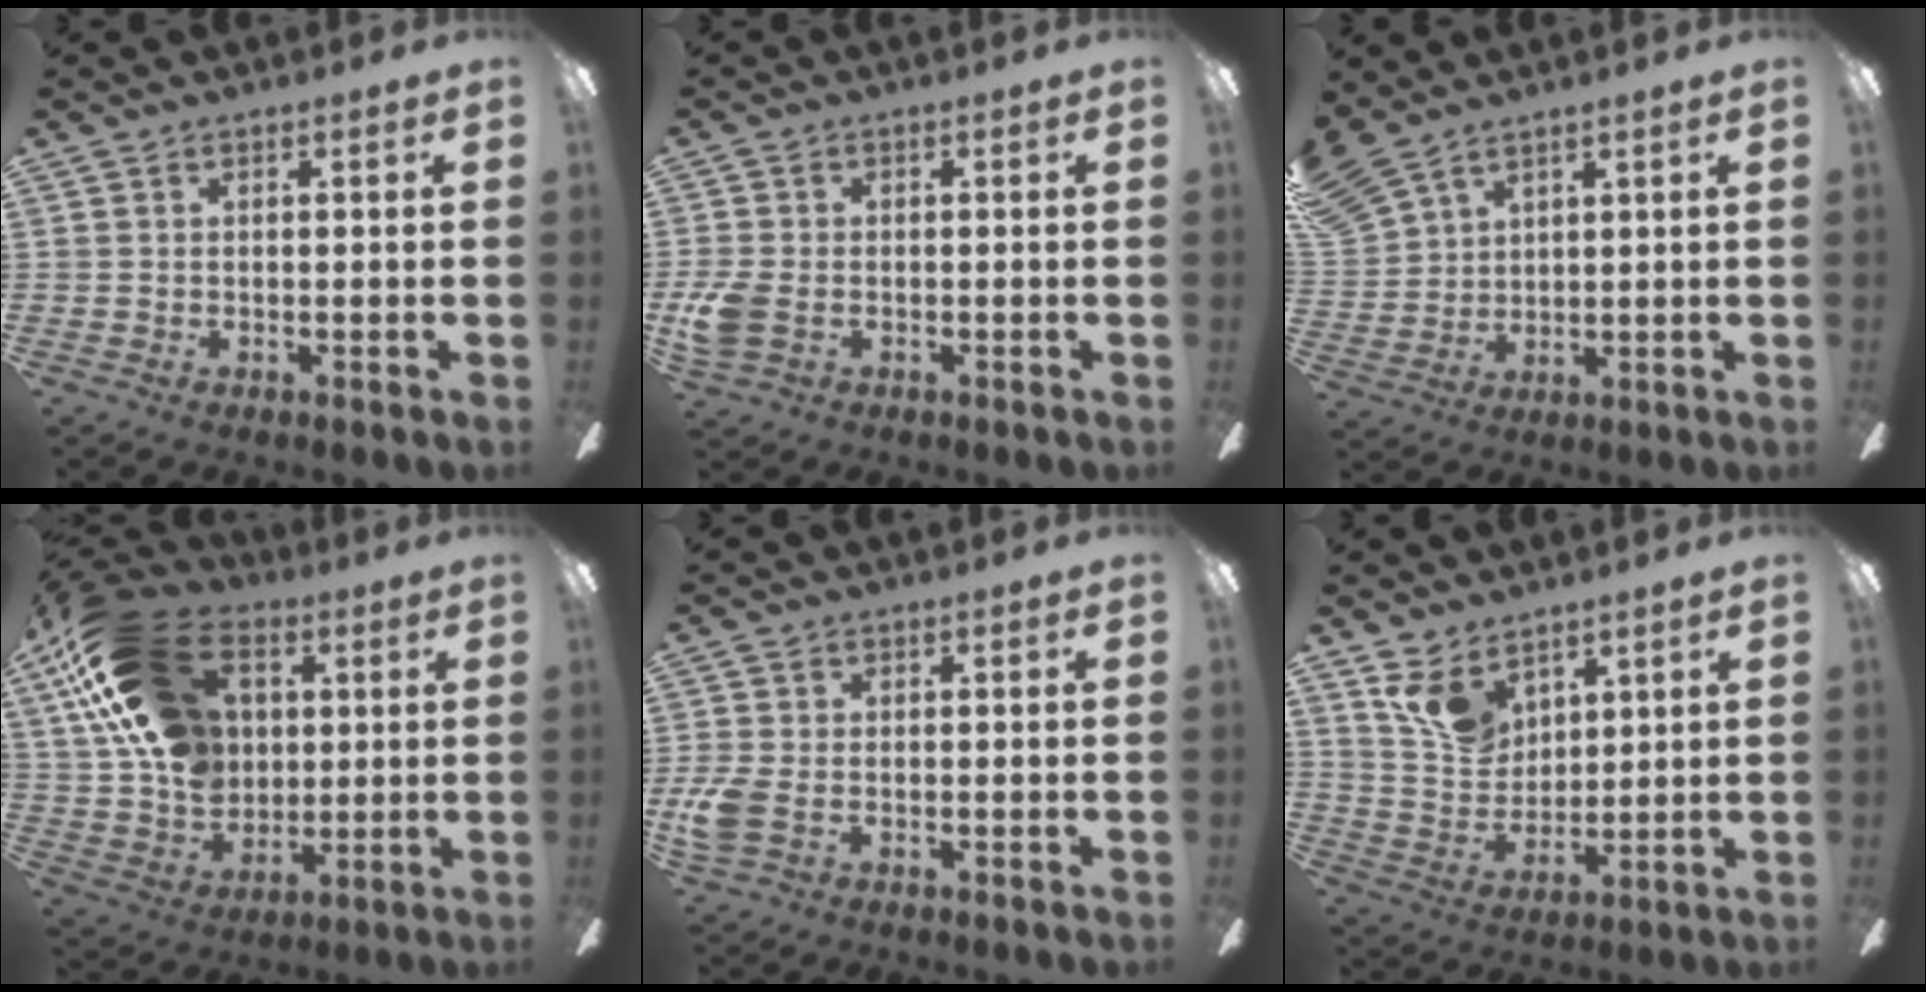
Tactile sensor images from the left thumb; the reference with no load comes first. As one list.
[{"total": 5.5, "force": [-1.1, 3.8, 3.8], "torque": [-0.094, 0.000, -0.024]}, {"total": 8.3, "force": [7.1, 3.6, 2.5], "torque": [-0.074, -0.025, 0.143]}, {"total": 22.8, "force": [8.8, 15.7, 14.0], "torque": [-0.287, -0.020, 0.163]}, {"total": 5.2, "force": [-1.2, 3.3, 3.8], "torque": [-0.095, -0.001, -0.027]}, {"total": 10.1, "force": [6.9, 6.3, 3.8], "torque": [-0.086, -0.027, 0.138]}]